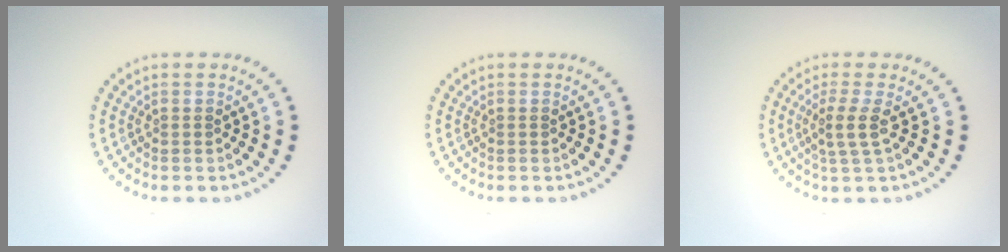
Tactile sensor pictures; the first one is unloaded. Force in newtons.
{"total": 0.0}
{"total": 2.3, "press": 1.7, "slide": 1.5}